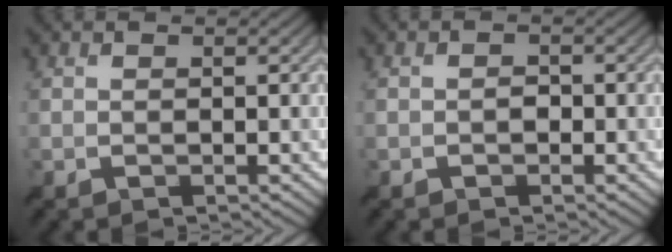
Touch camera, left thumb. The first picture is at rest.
{"total": 1.0, "force": [-0.4, 0.7, 0.6], "torque": [-0.010, 0.001, -0.011]}